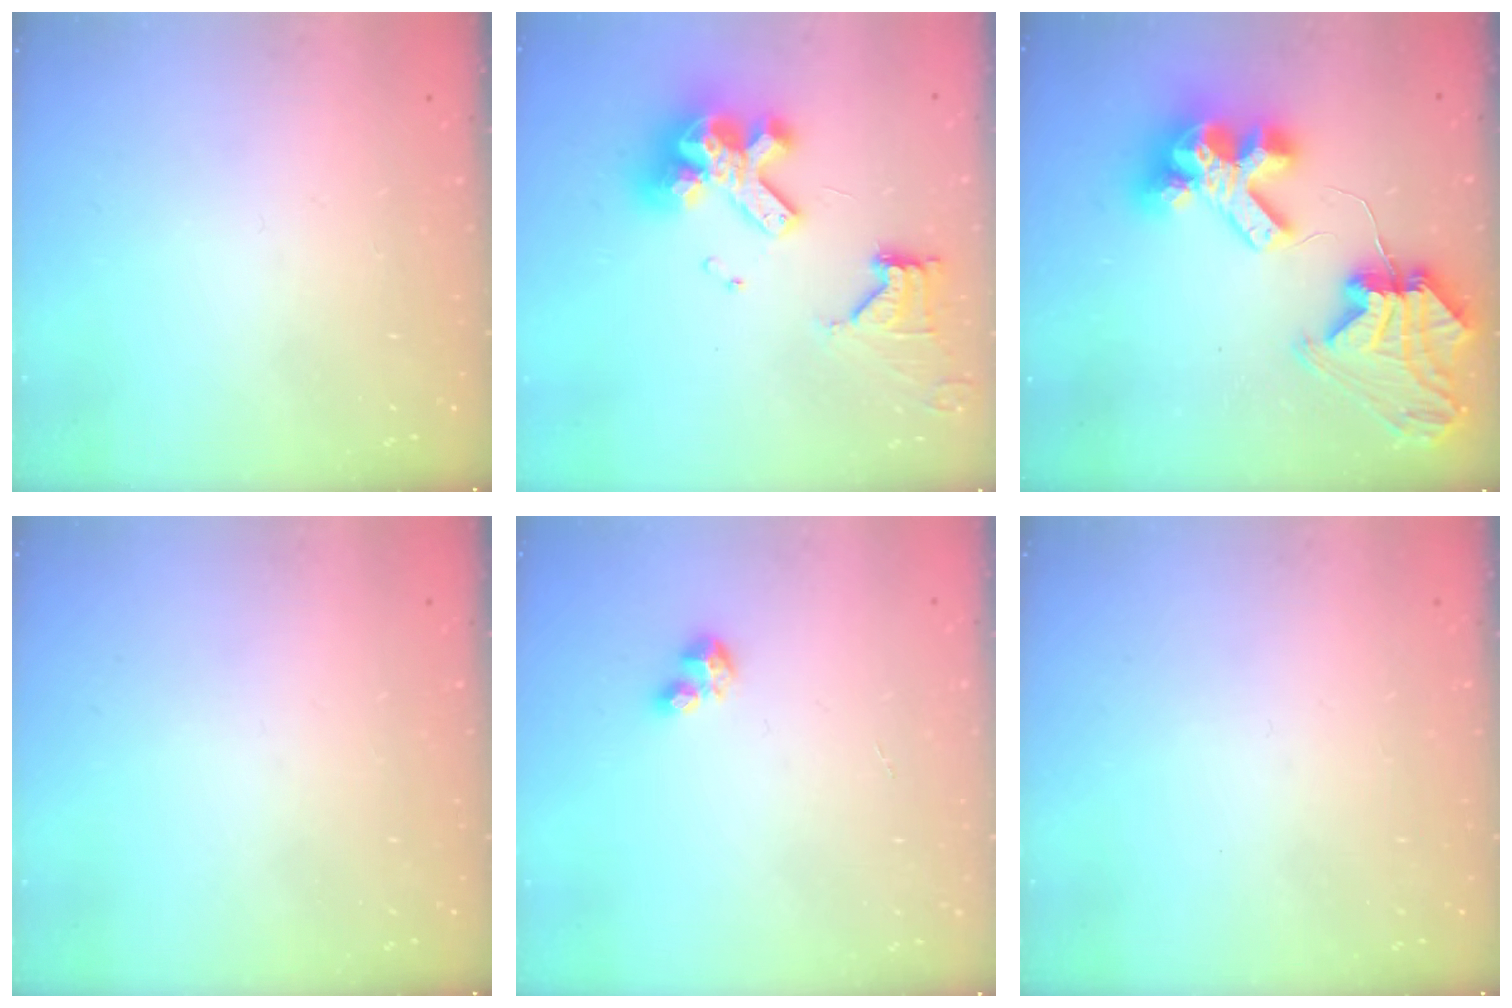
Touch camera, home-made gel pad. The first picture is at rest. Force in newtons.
{"total": 16.0, "press": 15.9, "slide": 1.8}
{"total": 14.4, "press": 14.3, "slide": 1.6}
{"total": 0.0}
{"total": 3.6, "press": 3.6, "slide": 0.4}
{"total": 0.0}